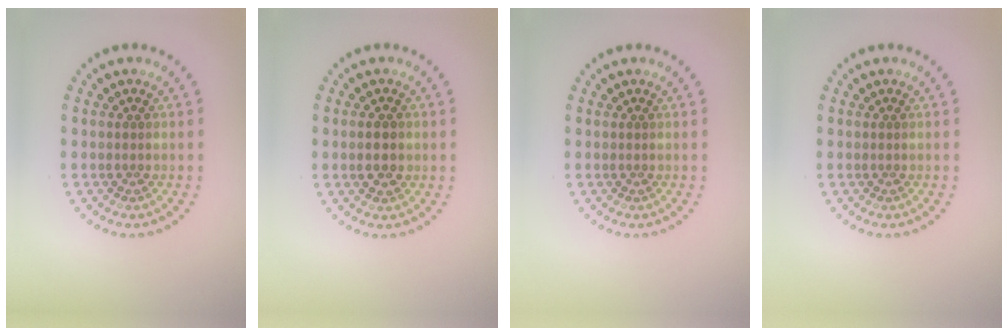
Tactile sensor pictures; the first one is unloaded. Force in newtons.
{"total": 2.5, "press": 2.5, "slide": 0.1}
{"total": 0.0}
{"total": 0.0}